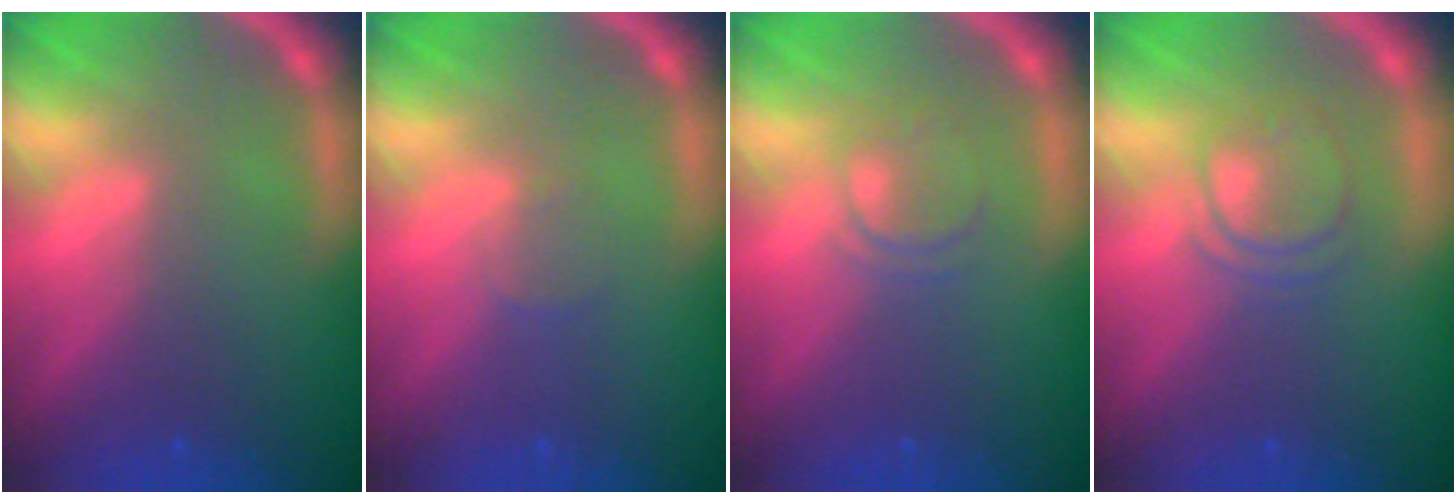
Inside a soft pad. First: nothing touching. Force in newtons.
{"total": 1.0}
{"total": 2.0}
{"total": 3.0}